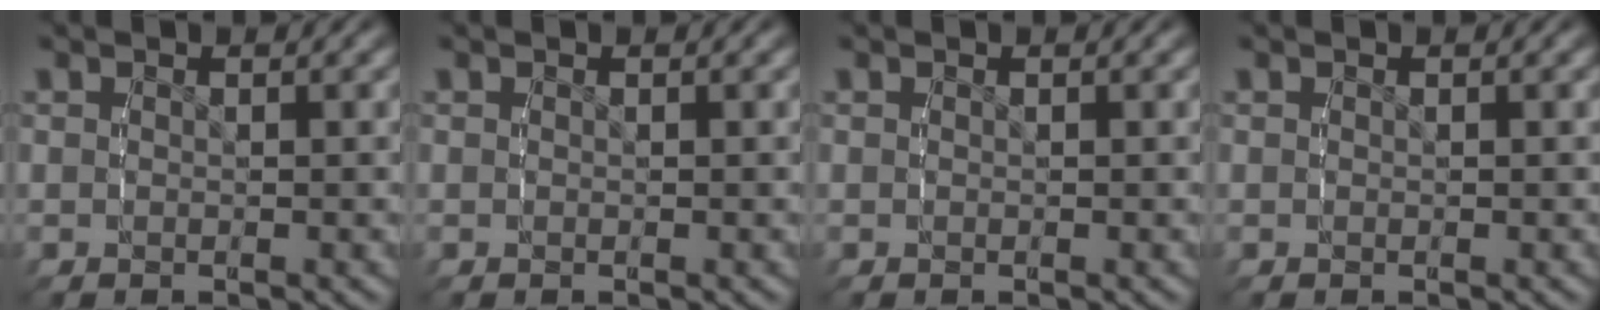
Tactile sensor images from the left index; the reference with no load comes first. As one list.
[{"total": 0.0}, {"total": 0.0}, {"total": 0.0}]